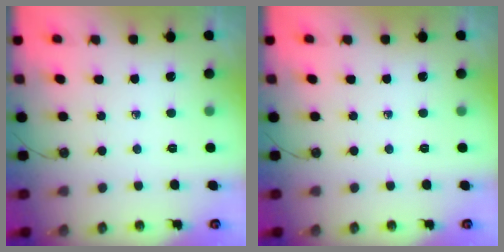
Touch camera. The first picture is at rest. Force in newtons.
{"total": 0.0}